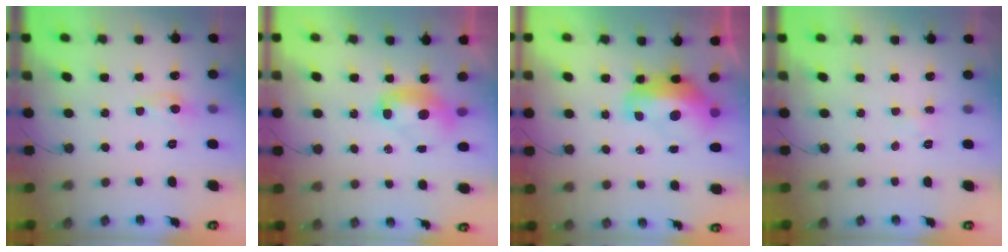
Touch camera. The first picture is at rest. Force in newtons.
{"total": 3.1, "press": 3.1, "slide": 0.2}
{"total": 6.9, "press": 6.8, "slide": 0.9}
{"total": 1.3, "press": 1.2, "slide": 0.4}